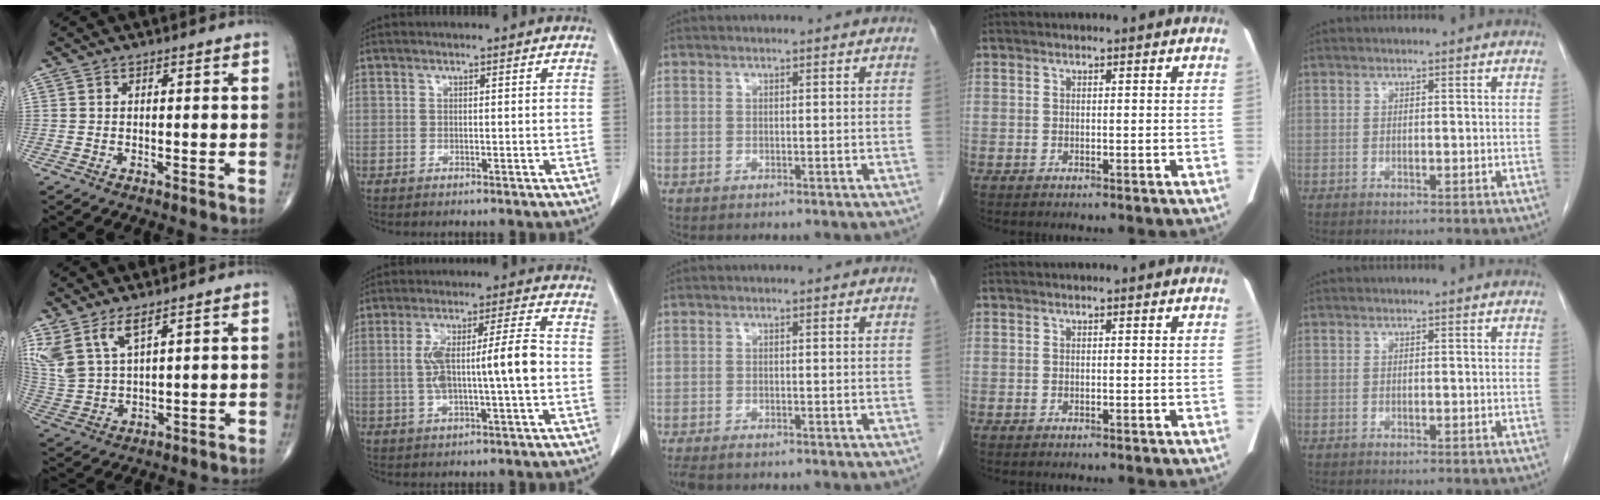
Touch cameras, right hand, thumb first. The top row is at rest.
{"thumb": {"total": 10.2, "force": [6.3, 4.1, 6.8], "torque": [-0.153, -0.021, 0.143]}, "index": {"total": 9.8, "force": [-0.7, 0.8, 9.8], "torque": [-0.176, 0.020, -0.013]}, "middle": {"total": 2.4, "force": [-1.9, 0.8, 1.2], "torque": [-0.024, -0.008, -0.030]}}